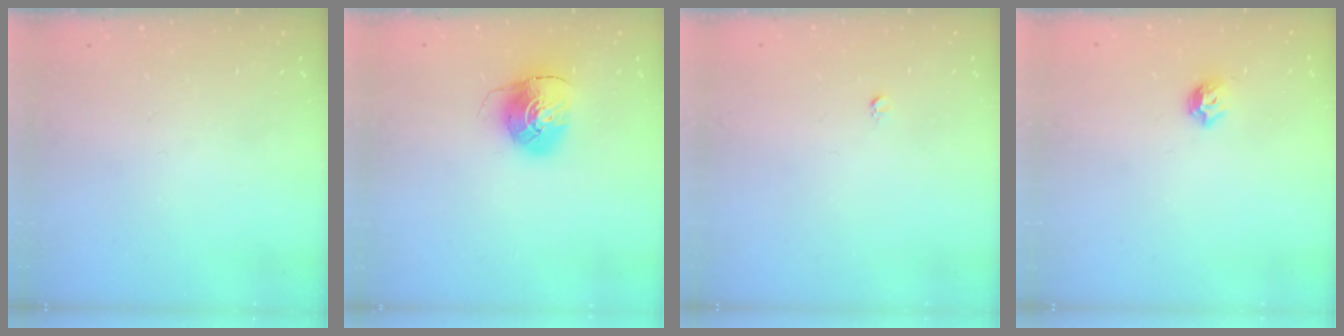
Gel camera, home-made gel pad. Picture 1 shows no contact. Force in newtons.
{"total": 10.3, "press": 10.3, "slide": 0.4}
{"total": 2.5, "press": 2.5, "slide": 0.2}
{"total": 5.3, "press": 5.2, "slide": 1.2}